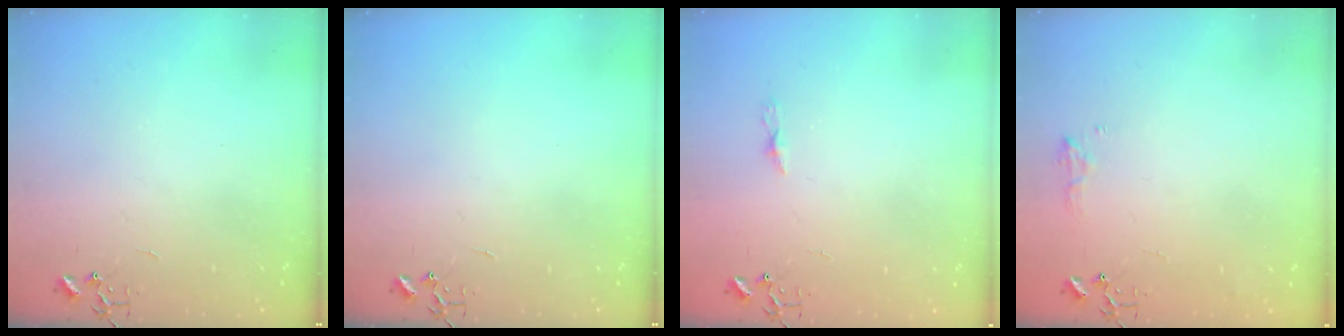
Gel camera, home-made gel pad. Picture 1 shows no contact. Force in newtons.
{"total": 0.0}
{"total": 3.9, "press": 3.9, "slide": 0.5}
{"total": 7.6, "press": 7.6, "slide": 0.8}